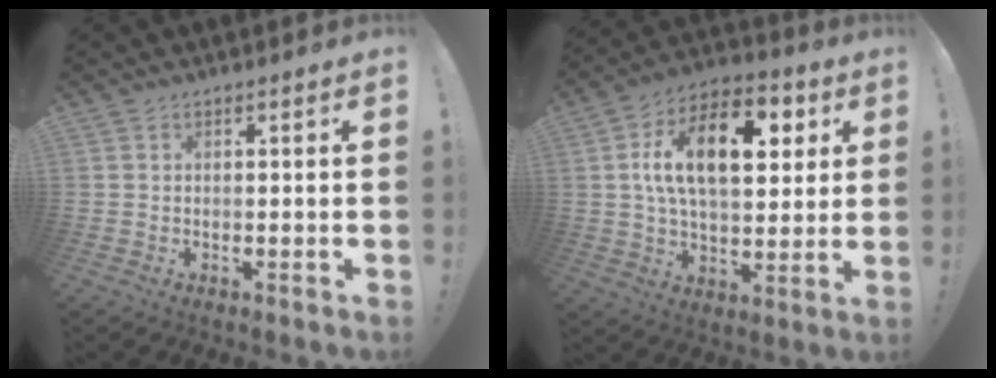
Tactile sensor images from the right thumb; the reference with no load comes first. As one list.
[{"total": 19.1, "force": [5.4, 10.5, 15.0], "torque": [-0.243, -0.007, 0.083]}]